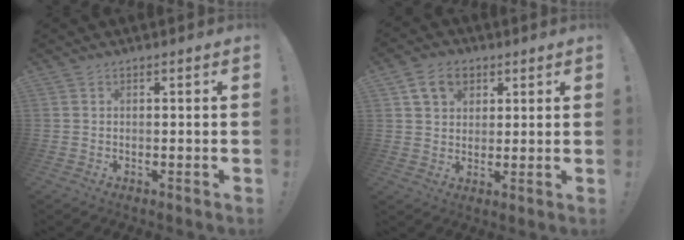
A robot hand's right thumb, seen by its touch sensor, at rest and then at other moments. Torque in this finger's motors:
{"motor_torque": [0.06, 0.06, -0.26, 0.26, 0.11]}